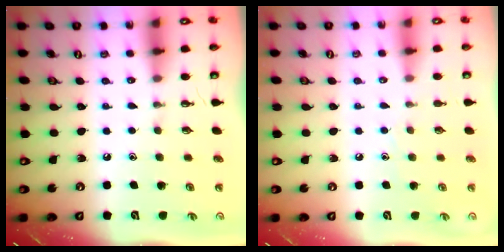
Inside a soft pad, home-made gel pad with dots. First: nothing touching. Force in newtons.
{"total": 4.6, "press": 4.6, "slide": 0.5}